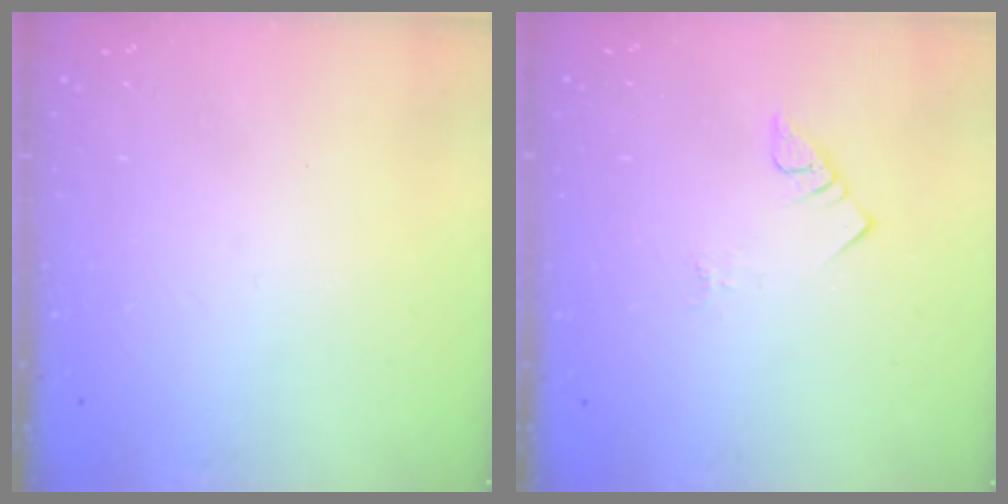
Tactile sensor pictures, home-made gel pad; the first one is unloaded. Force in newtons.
{"total": 2.7, "press": 2.7, "slide": 0.3}